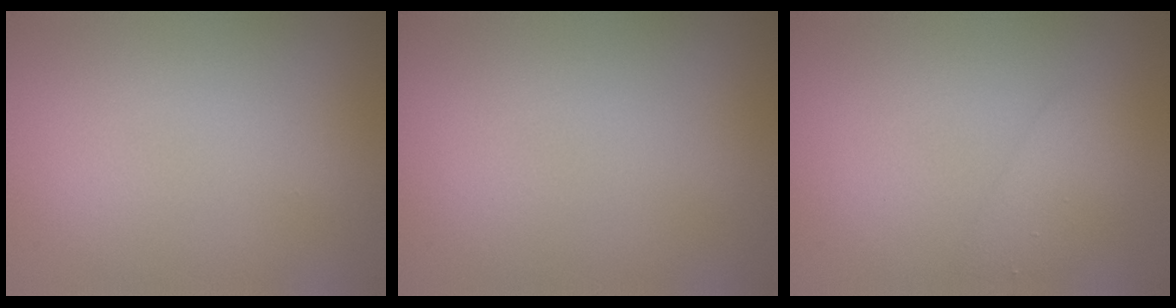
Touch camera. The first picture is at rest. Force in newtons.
{"total": 0.0}
{"total": 1.9, "press": 1.9, "slide": 0.1}